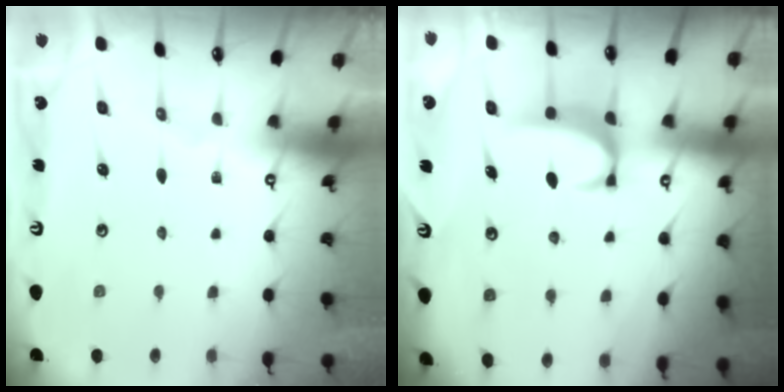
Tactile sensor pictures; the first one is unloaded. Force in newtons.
{"total": 2.5, "press": 2.4, "slide": 0.6}